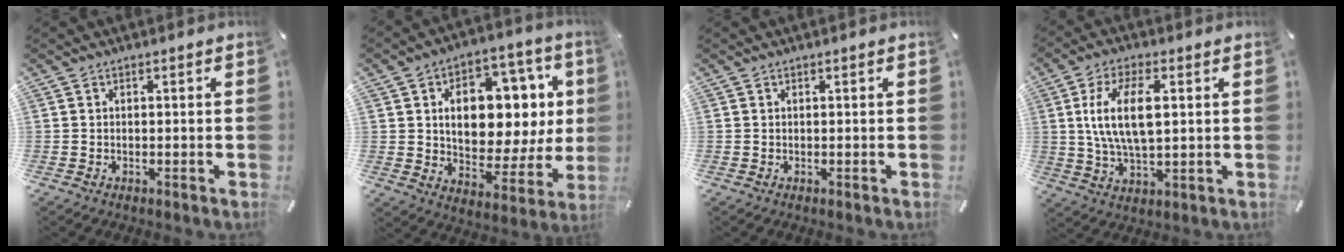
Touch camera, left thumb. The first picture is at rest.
{"total": 16.2, "force": [4.4, 10.9, 11.1], "torque": [-0.152, -0.025, 0.079]}
{"total": 0.0}
{"total": 12.1, "force": [2.4, 5.4, 10.6], "torque": [-0.214, -0.005, 0.035]}